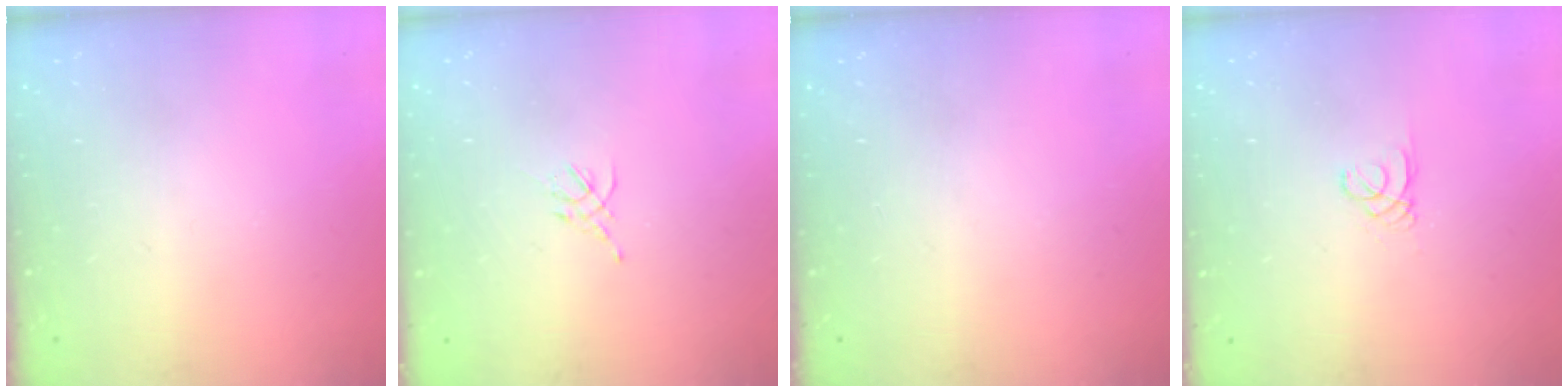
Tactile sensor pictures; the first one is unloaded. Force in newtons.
{"total": 1.5, "press": 1.4, "slide": 0.6}
{"total": 0.0}
{"total": 0.6, "press": 0.6, "slide": 0.1}